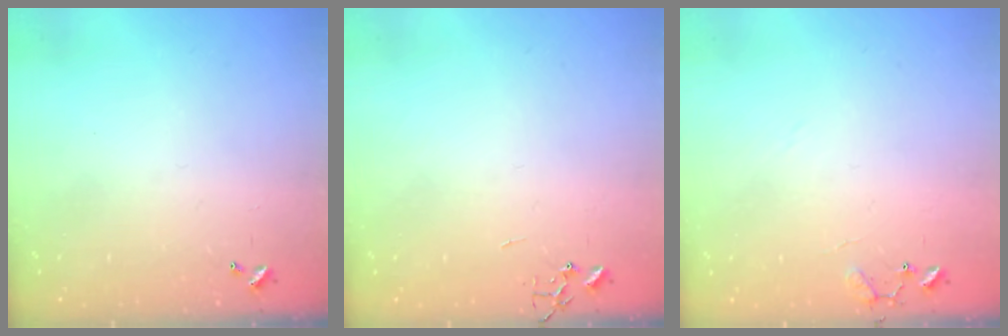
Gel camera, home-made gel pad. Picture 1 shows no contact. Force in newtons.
{"total": 0.0}
{"total": 8.6, "press": 8.6, "slide": 0.5}